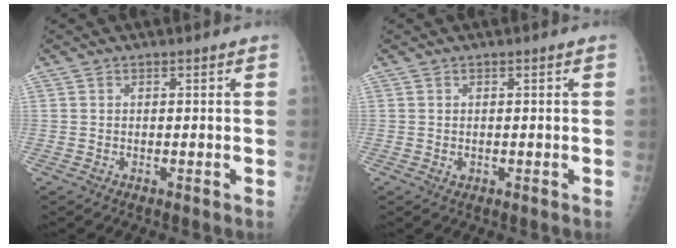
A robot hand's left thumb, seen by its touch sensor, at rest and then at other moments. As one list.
[{"total": 0.6, "force": [-0.1, 0.4, 0.3], "torque": [0.002, 0.000, 0.001]}]